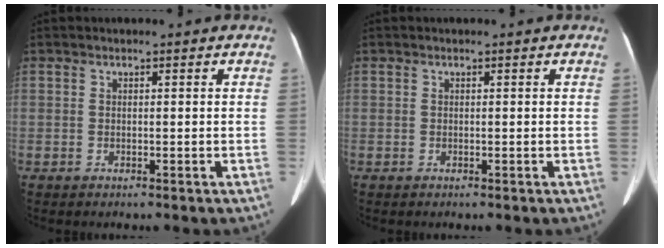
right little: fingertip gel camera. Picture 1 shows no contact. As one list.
[{"total": 0.0}]